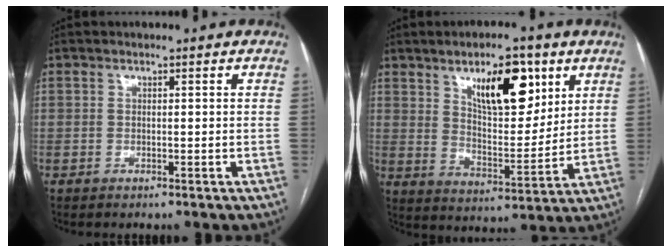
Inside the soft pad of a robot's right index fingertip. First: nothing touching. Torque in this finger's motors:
{"motor_torque": [1.09, 1.04, 0.26, 0.10]}